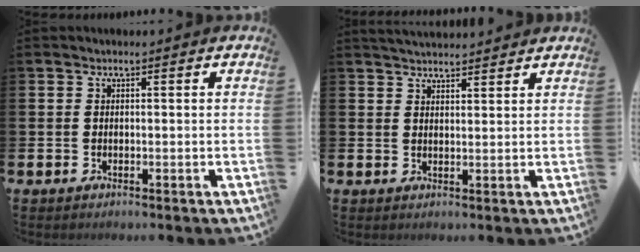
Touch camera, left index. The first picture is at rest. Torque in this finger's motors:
{"motor_torque": [-0.28, -0.40, 0.40, 0.11]}